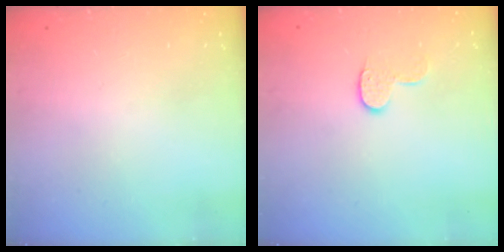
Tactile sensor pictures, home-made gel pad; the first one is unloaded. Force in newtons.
{"total": 6.9, "press": 6.9, "slide": 0.1}